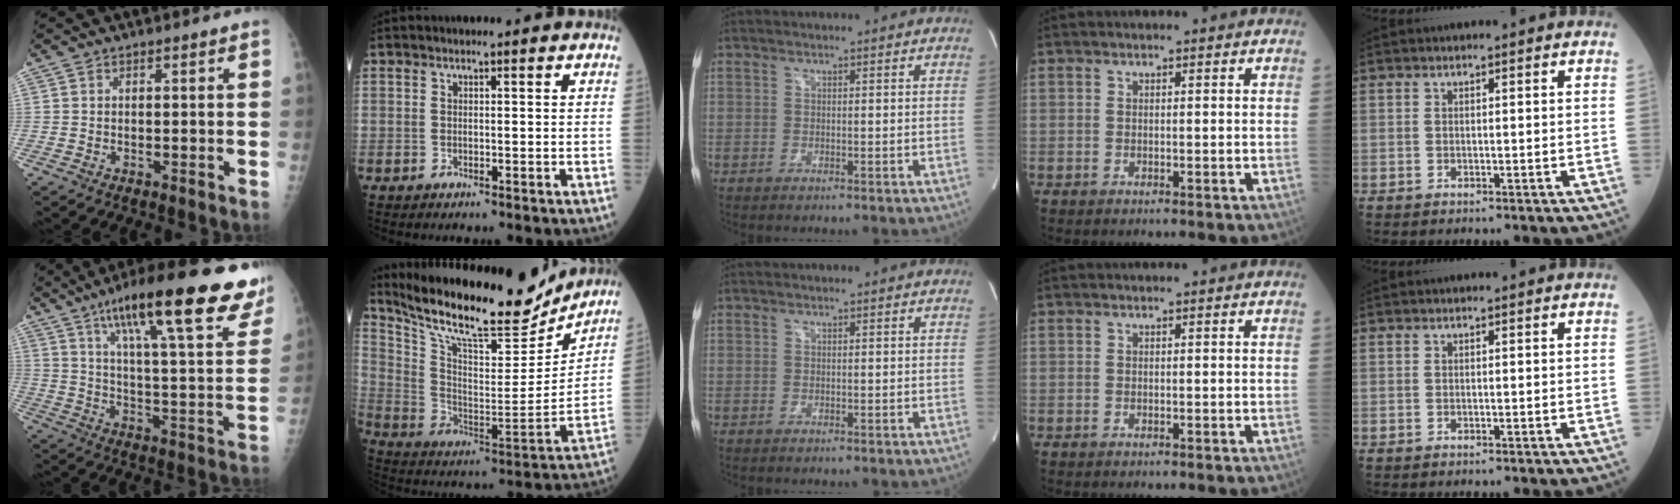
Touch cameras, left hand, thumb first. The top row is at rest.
{"thumb": {"total": 26.5, "force": [16.6, 5.9, 19.8], "torque": [-0.266, -0.036, 0.240]}, "index": {"total": 22.0, "force": [19.5, 4.0, 9.3], "torque": [-0.175, -0.020, 0.311]}}